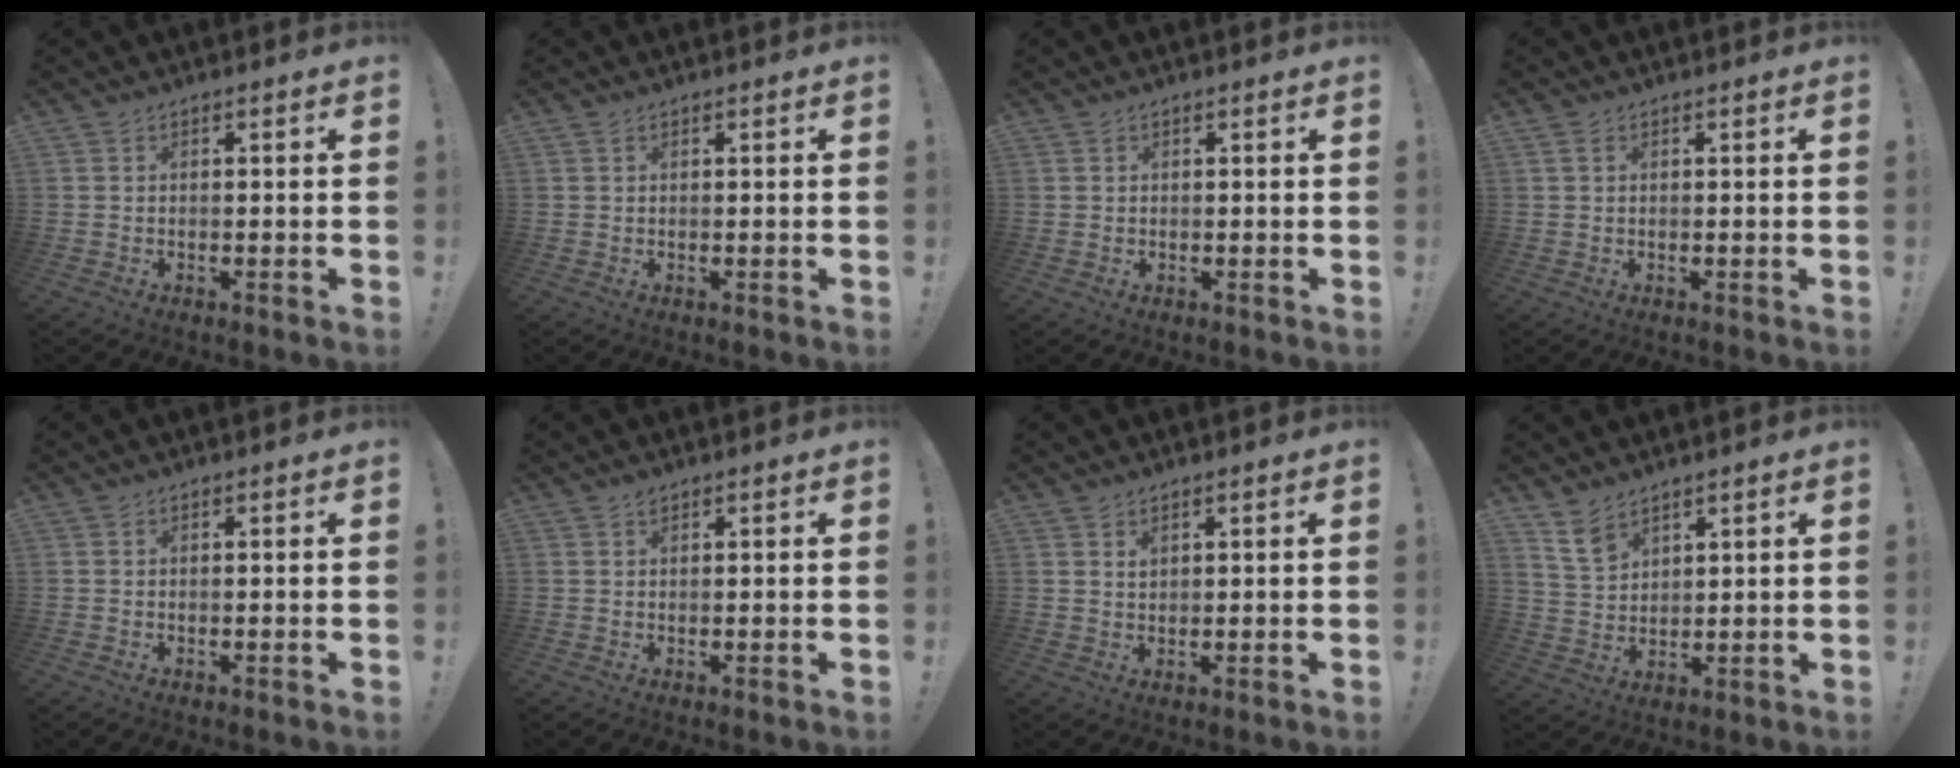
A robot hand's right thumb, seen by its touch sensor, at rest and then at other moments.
{"total": 0.6, "force": [0.4, 0.4, 0.1], "torque": [0.001, -0.002, 0.007]}
{"total": 3.1, "force": [1.5, 2.7, 0.3], "torque": [0.002, -0.008, 0.027]}
{"total": 1.4, "force": [0.7, 0.9, 0.9], "torque": [-0.020, 0.002, 0.014]}
{"total": 0.0}
{"total": 0.9, "force": [0.8, 0.3, 0.3], "torque": [0.001, -0.003, 0.014]}
{"total": 1.7, "force": [1.4, 0.9, 0.6], "torque": [0.002, -0.009, 0.023]}
{"total": 7.6, "force": [5.7, 4.4, 2.6], "torque": [-0.046, -0.034, 0.112]}